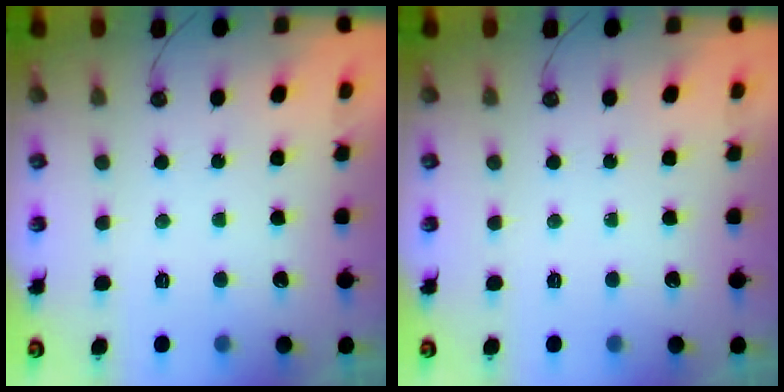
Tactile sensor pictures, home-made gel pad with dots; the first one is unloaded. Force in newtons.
{"total": 0.0}